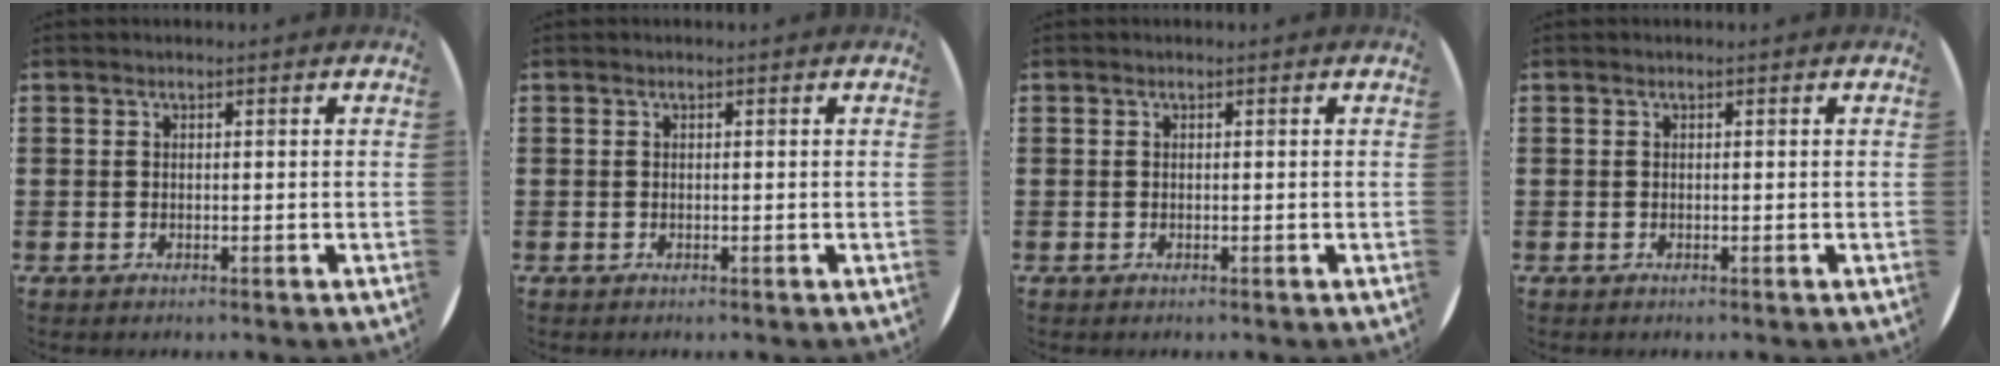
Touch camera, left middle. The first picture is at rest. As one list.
[{"total": 0.0}, {"total": 0.0}, {"total": 0.0}]